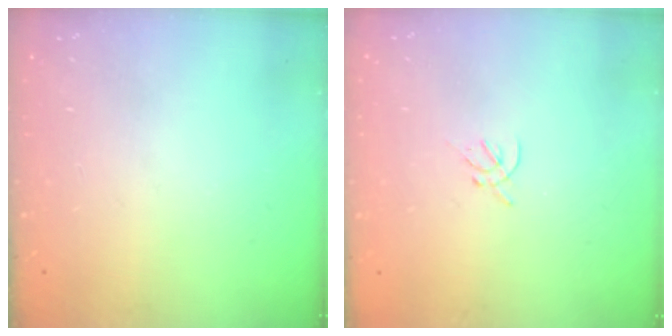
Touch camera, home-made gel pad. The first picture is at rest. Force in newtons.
{"total": 1.4, "press": 1.3, "slide": 0.5}